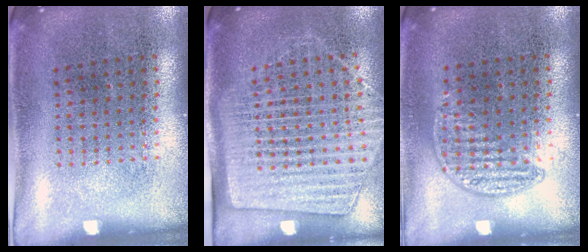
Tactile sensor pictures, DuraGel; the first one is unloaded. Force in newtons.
{"total": 1.7, "press": 1.4, "slide": 1.0}
{"total": 0.8, "press": 0.6, "slide": 0.5}